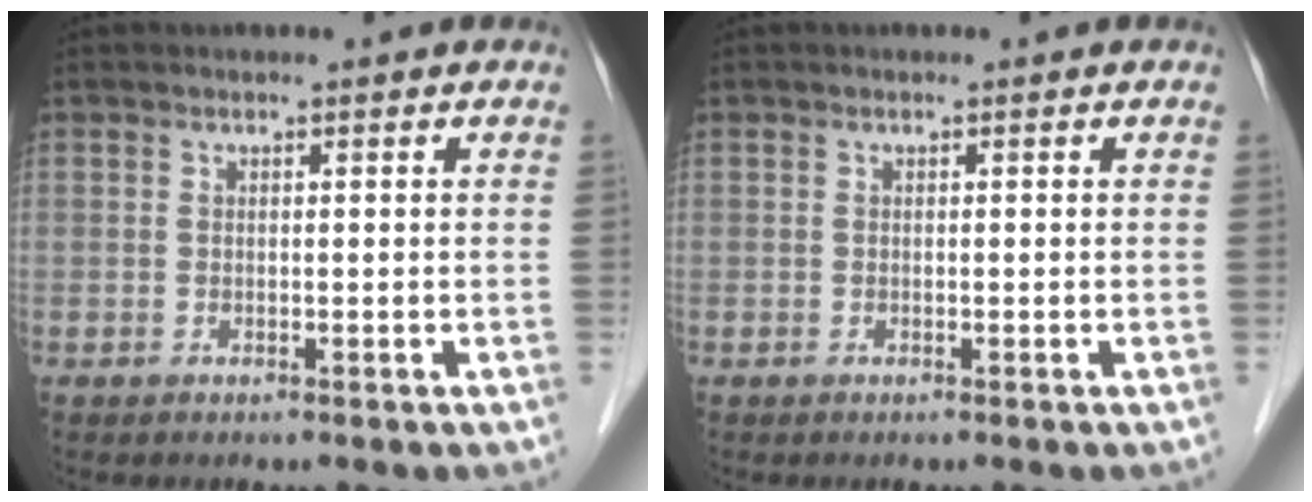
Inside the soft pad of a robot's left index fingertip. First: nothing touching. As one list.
[{"total": 0.0}]